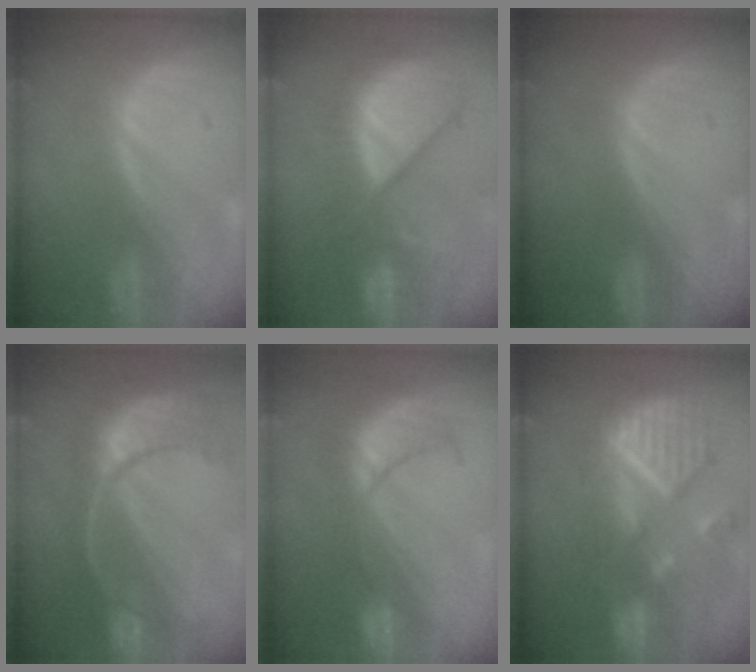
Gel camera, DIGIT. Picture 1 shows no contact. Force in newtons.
{"total": 11.7, "press": 10.4, "slide": 5.3}
{"total": 0.0}
{"total": 11.2, "press": 9.3, "slide": 6.2}
{"total": 7.8, "press": 7.7, "slide": 1.6}
{"total": 12.2, "press": 10.6, "slide": 6.0}